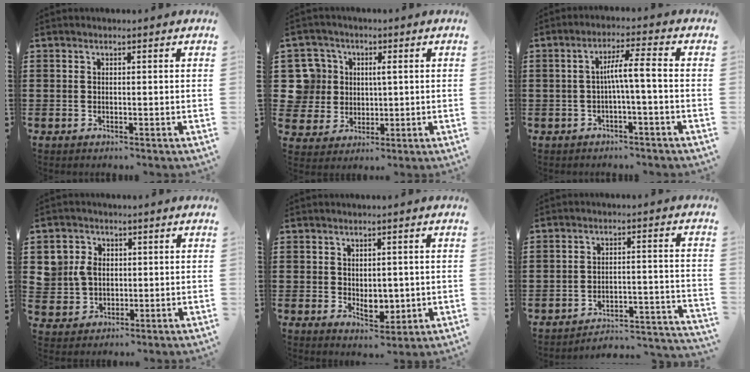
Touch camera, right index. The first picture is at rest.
{"total": 6.9, "force": [1.5, 6.5, 1.9], "torque": [-0.084, 0.012, 0.027]}
{"total": 4.7, "force": [-1.0, 0.0, 4.6], "torque": [-0.086, 0.003, -0.024]}
{"total": 4.2, "force": [0.7, 3.7, 1.8], "torque": [-0.059, 0.009, 0.009]}
{"total": 3.9, "force": [0.3, 2.9, 2.7], "torque": [-0.040, 0.002, 0.003]}
{"total": 3.6, "force": [-3.5, 0.4, 0.9], "torque": [-0.022, -0.008, -0.076]}